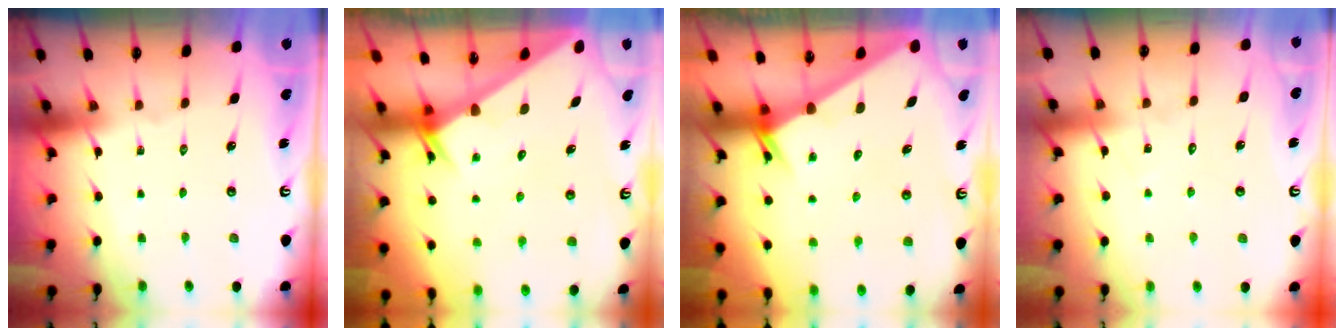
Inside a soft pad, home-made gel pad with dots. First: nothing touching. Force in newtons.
{"total": 2.7, "press": 2.7, "slide": 0.1}
{"total": 2.5, "press": 2.5, "slide": 0.1}
{"total": 5.9, "press": 5.9, "slide": 0.6}